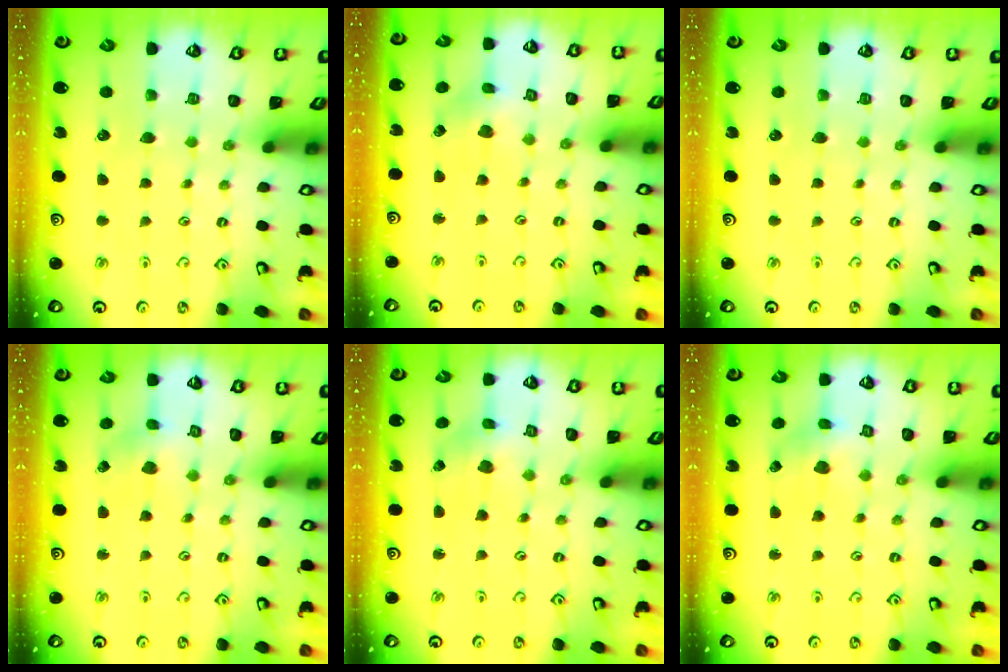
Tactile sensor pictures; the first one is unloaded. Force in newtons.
{"total": 3.0, "press": 2.9, "slide": 0.5}
{"total": 0.0}
{"total": 2.1, "press": 2.1, "slide": 0.2}
{"total": 2.6, "press": 2.5, "slide": 0.5}
{"total": 2.7, "press": 2.7, "slide": 0.5}